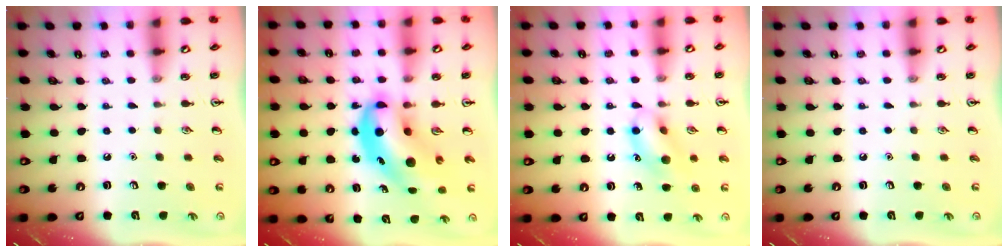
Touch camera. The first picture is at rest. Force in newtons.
{"total": 10.6, "press": 10.2, "slide": 2.9}
{"total": 12.1, "press": 11.9, "slide": 2.0}
{"total": 0.0}